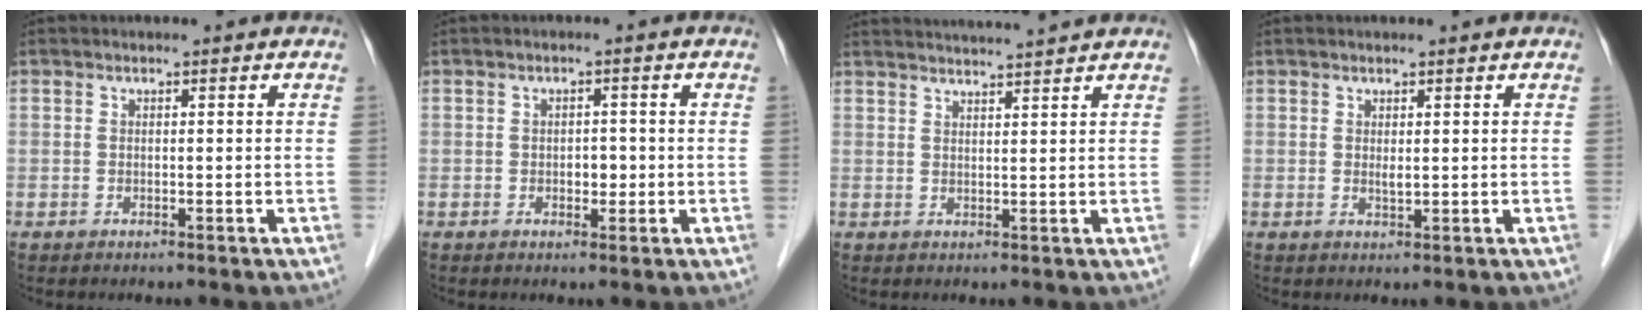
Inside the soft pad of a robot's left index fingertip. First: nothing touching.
{"total": 1.8, "force": [-0.3, 1.2, 1.3], "torque": [-0.017, 0.003, -0.003]}
{"total": 7.9, "force": [7.4, -1.4, 2.3], "torque": [-0.037, 0.019, 0.103]}
{"total": 1.1, "force": [0.4, 0.2, 1.0], "torque": [-0.022, -0.003, 0.008]}